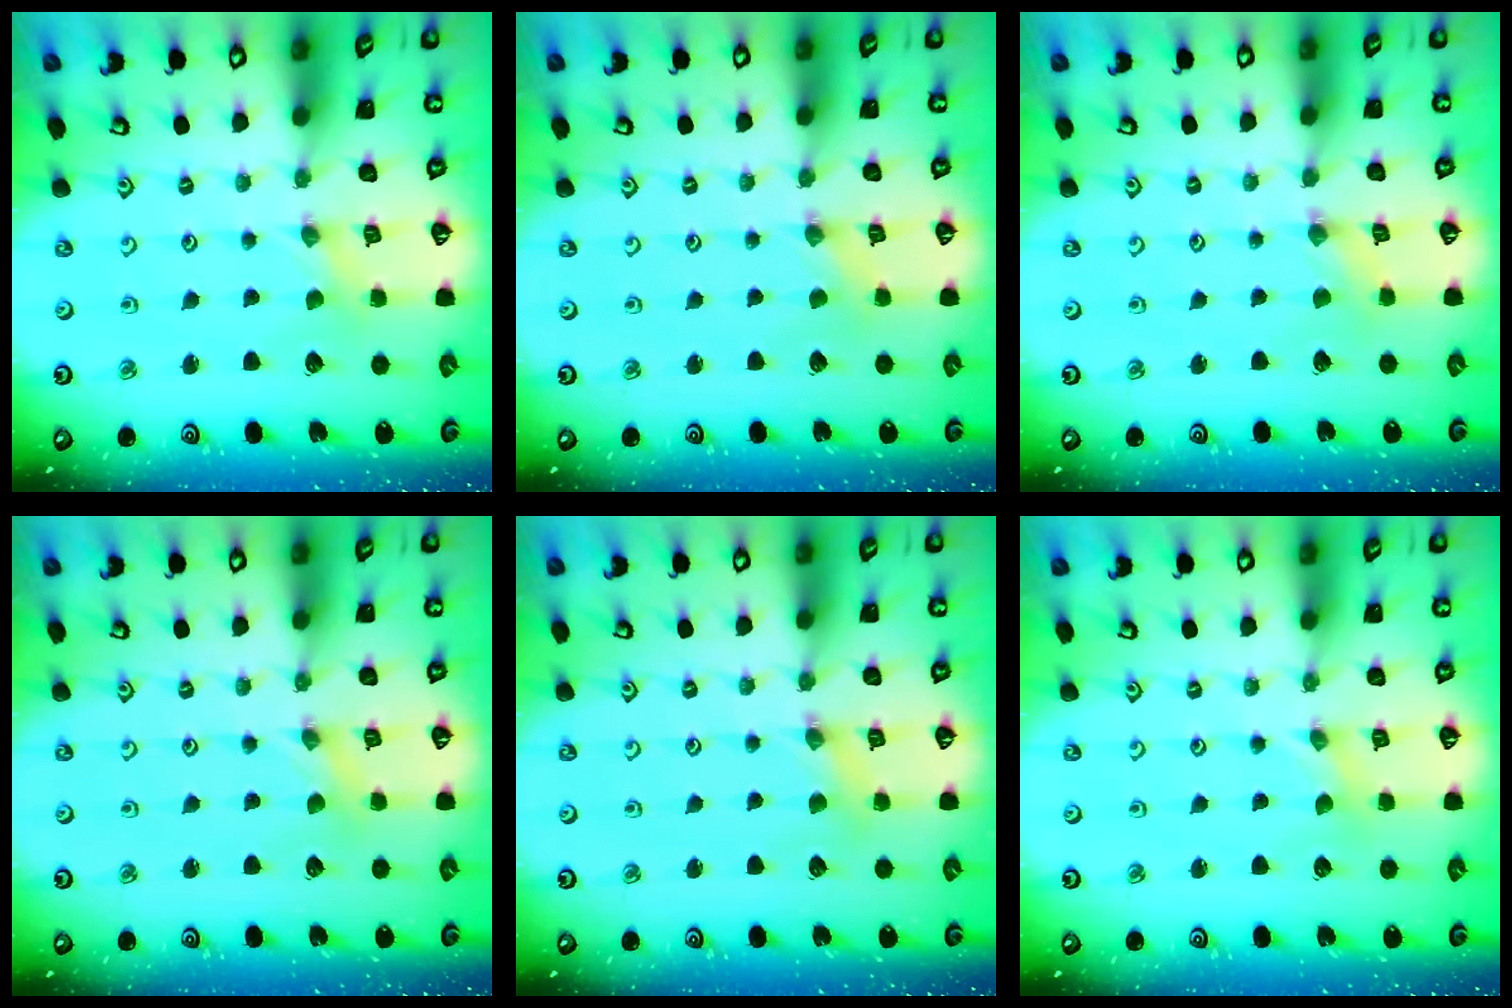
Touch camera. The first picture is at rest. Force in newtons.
{"total": 0.0}
{"total": 1.4, "press": 1.3, "slide": 0.3}
{"total": 0.0}
{"total": 2.3, "press": 2.3, "slide": 0.3}
{"total": 0.0}